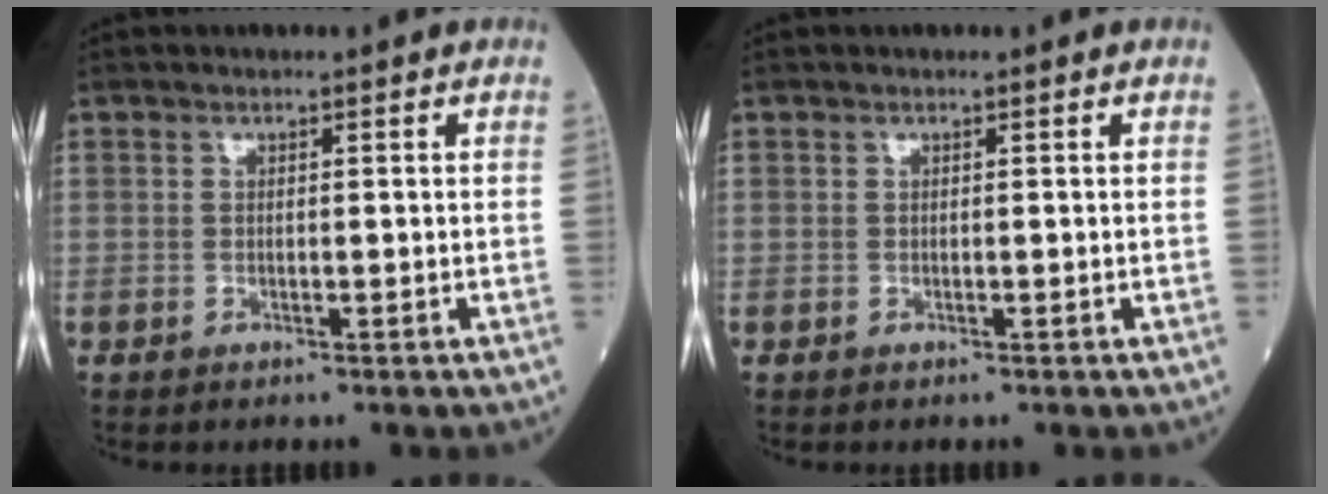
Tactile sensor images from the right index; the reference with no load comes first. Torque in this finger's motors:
{"motor_torque": [0.19, -0.20, -0.03, -0.01]}